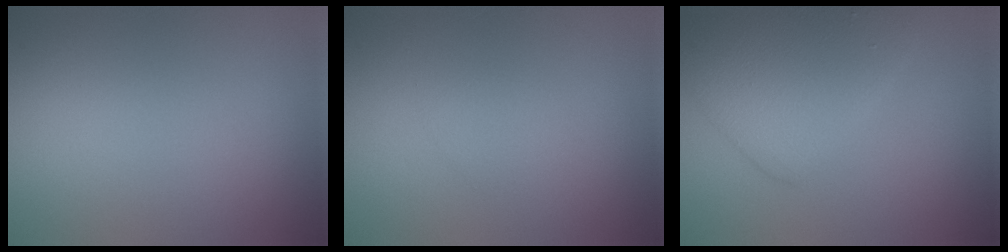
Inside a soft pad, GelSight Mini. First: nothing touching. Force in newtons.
{"total": 0.8, "press": 0.8, "slide": 0.1}
{"total": 5.4, "press": 5.4, "slide": 0.2}